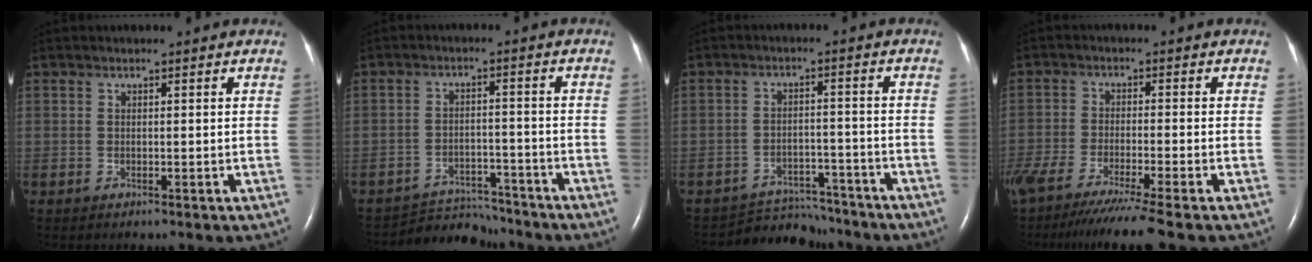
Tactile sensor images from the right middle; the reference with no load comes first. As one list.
[{"total": 7.0, "force": [-6.8, 1.3, -0.8], "torque": [0.012, 0.007, -0.111]}, {"total": 8.1, "force": [-7.8, 2.1, -0.3], "torque": [0.006, 0.012, -0.115]}, {"total": 13.5, "force": [-10.9, -1.0, 7.9], "torque": [-0.130, -0.053, -0.179]}]